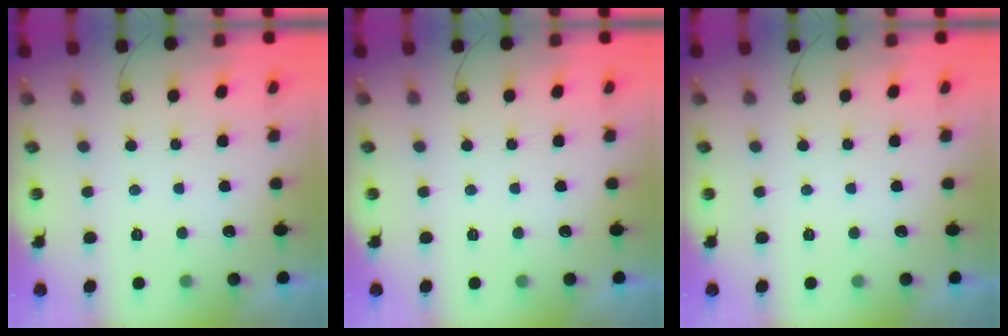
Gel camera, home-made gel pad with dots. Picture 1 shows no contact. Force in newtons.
{"total": 0.0}
{"total": 0.0}